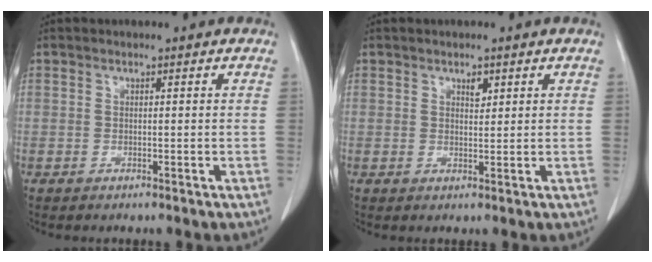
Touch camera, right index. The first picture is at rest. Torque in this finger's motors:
{"motor_torque": [0.01, 0.04, 0.01, 0.00]}